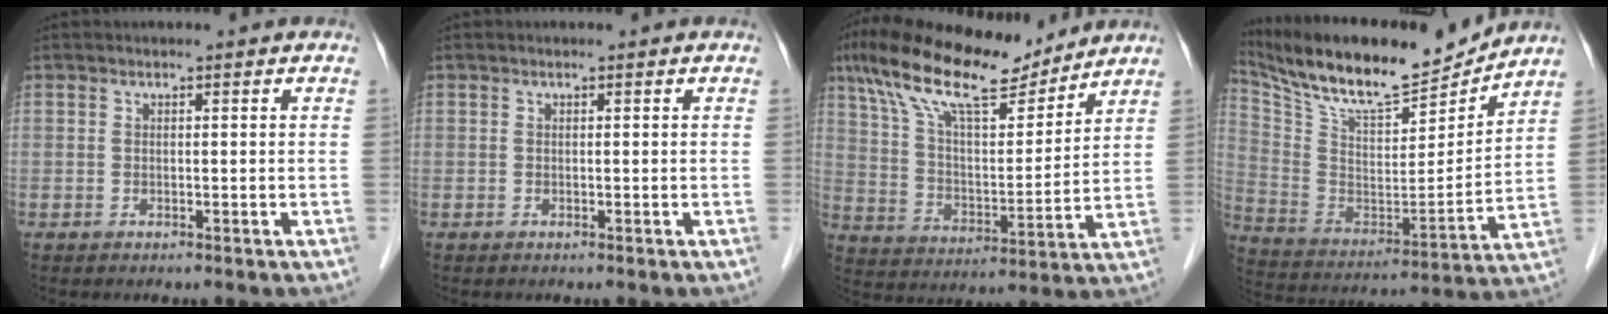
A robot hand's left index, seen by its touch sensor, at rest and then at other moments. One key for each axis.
{"total": 0.0}
{"total": 17.0, "fx": 13.3, "fy": 4.0, "fz": 9.8, "tx": -0.187, "ty": 0.020, "tz": 0.237}
{"total": 19.2, "fx": 17.2, "fy": 2.9, "fz": 8.2, "tx": -0.164, "ty": -0.015, "tz": 0.295}